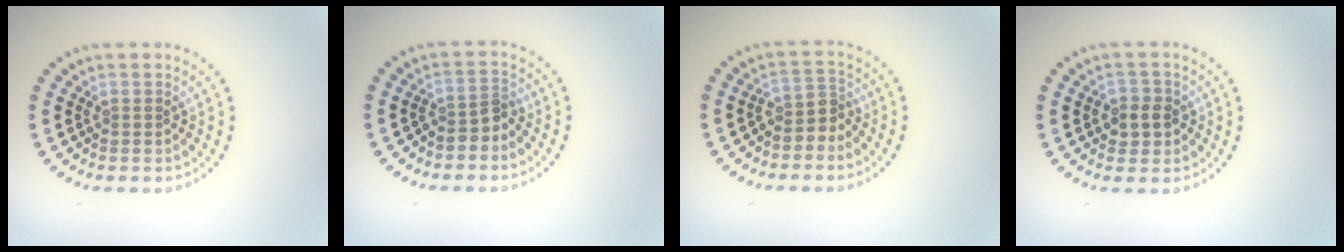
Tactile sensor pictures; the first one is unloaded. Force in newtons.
{"total": 2.0, "press": 1.4, "slide": 1.4}
{"total": 2.3, "press": 1.6, "slide": 1.6}
{"total": 2.3, "press": 2.2, "slide": 0.7}